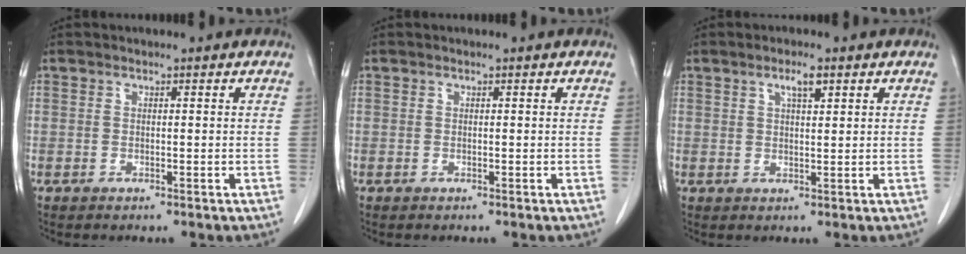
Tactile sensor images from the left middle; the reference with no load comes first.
{"total": 0.0}
{"total": 2.8, "force": [1.6, 0.5, 2.3], "torque": [-0.043, 0.001, 0.027]}